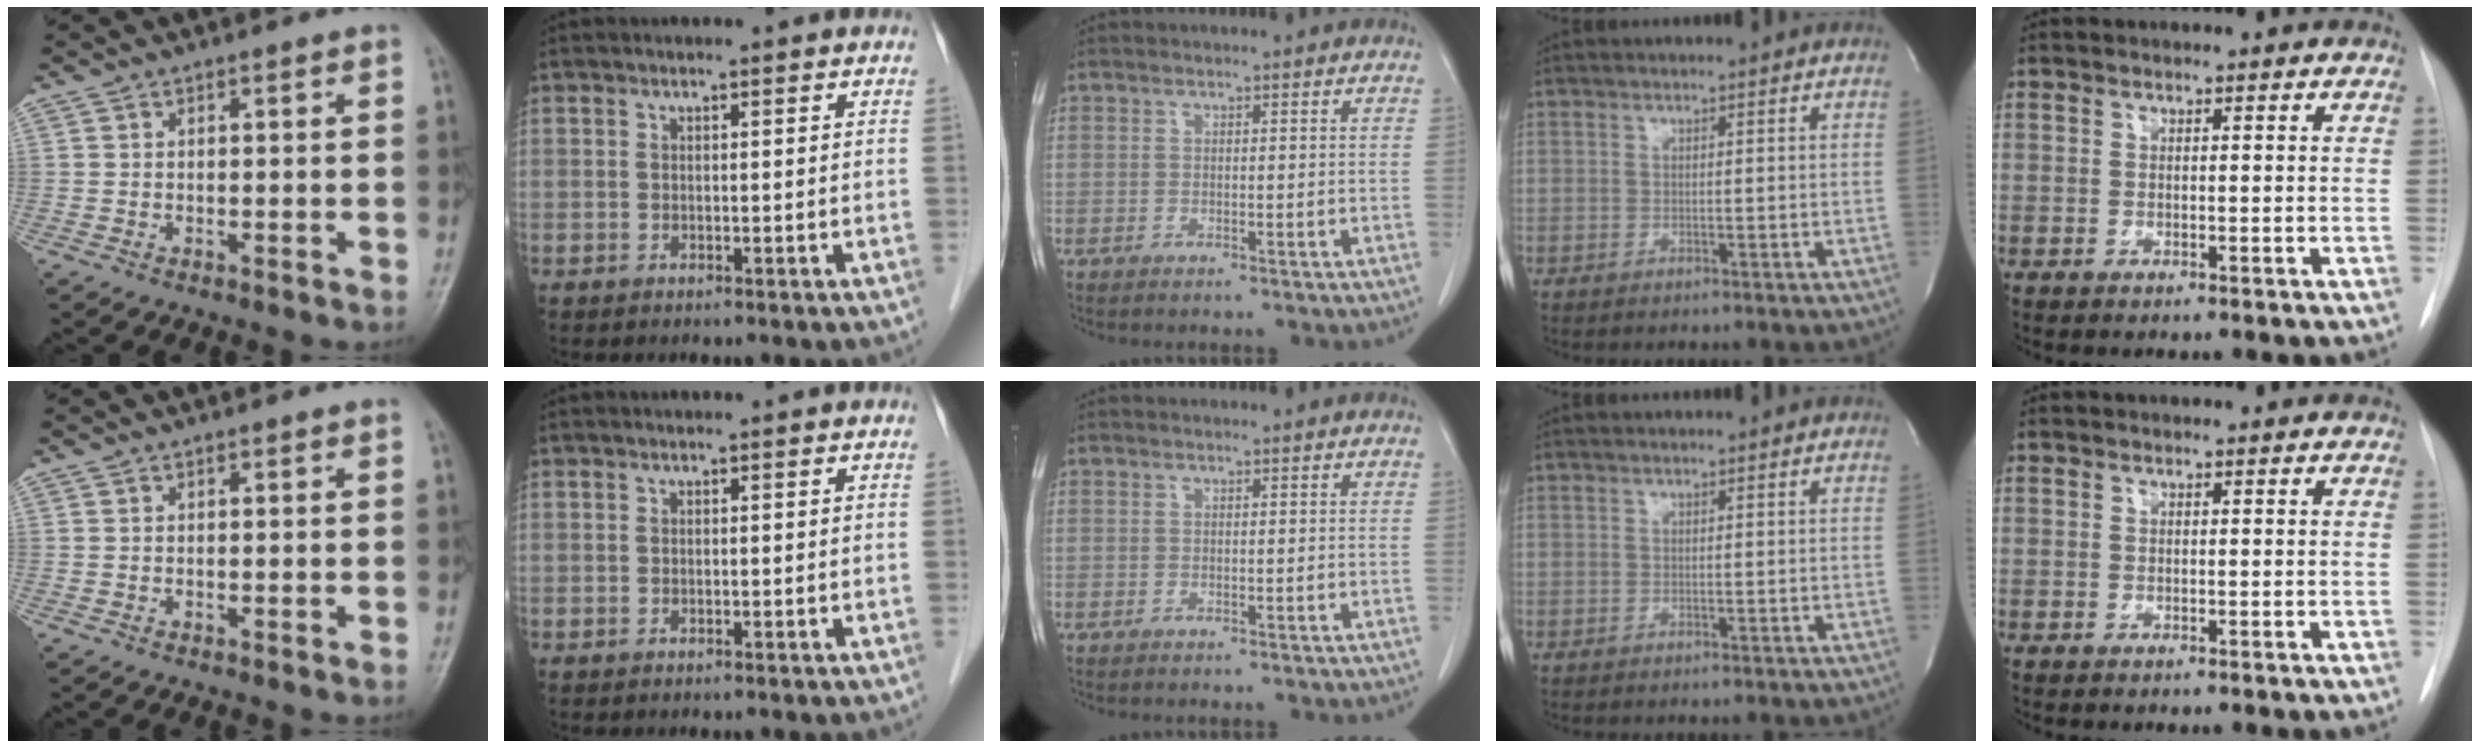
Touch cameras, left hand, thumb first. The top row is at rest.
{}